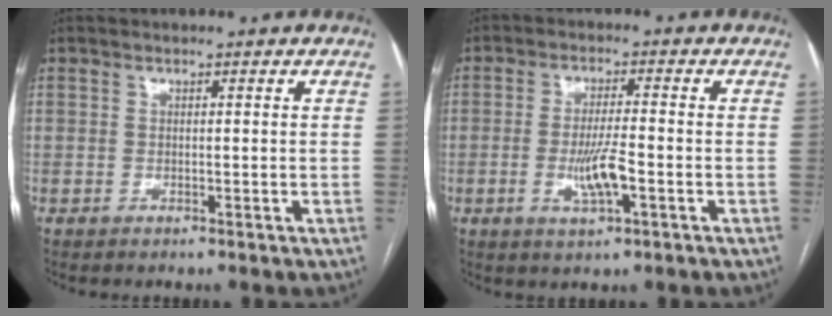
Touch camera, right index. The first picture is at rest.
{"total": 5.8, "force": [-1.7, 0.7, 5.5], "torque": [-0.110, -0.008, -0.029]}